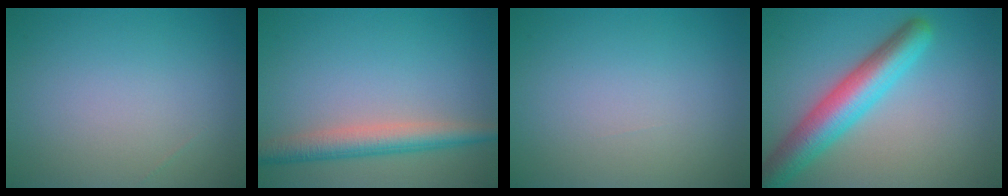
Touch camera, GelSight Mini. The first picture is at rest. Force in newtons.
{"total": 4.0, "press": 4.0, "slide": 0.1}
{"total": 0.0}
{"total": 6.5, "press": 6.5, "slide": 0.3}